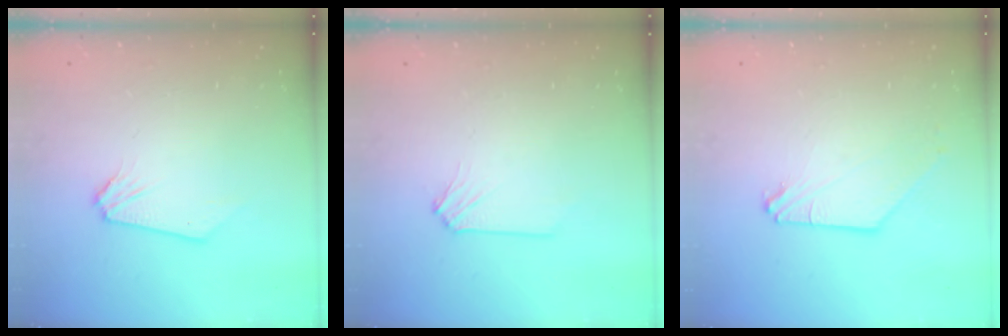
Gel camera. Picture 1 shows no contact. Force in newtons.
{"total": 0.0}
{"total": 0.0}